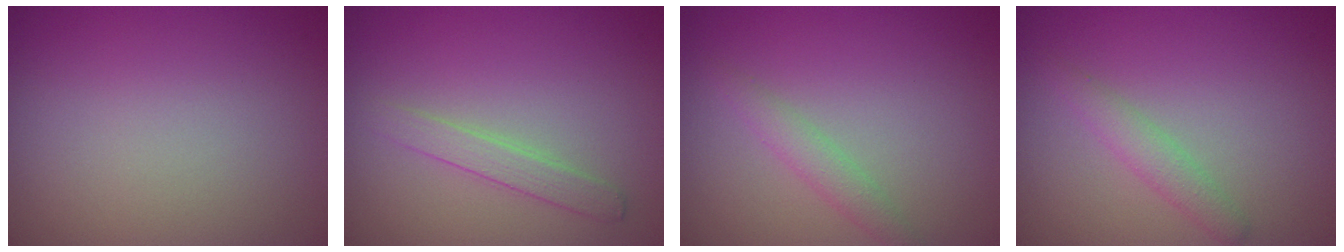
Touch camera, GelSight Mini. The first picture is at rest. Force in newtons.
{"total": 1.7, "press": 1.7, "slide": 0.1}
{"total": 1.6, "press": 1.6, "slide": 0.0}
{"total": 1.7, "press": 1.7, "slide": 0.1}